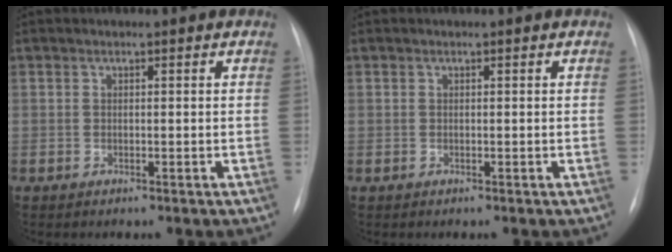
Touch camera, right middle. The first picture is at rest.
{"total": 0.0}